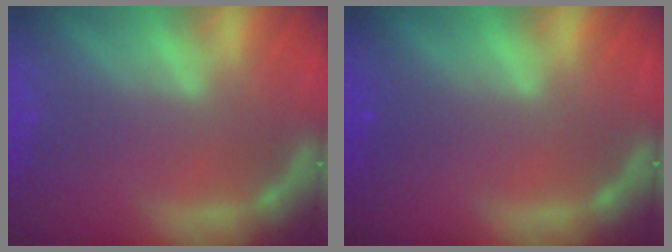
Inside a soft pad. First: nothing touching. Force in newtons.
{"total": 0.9}